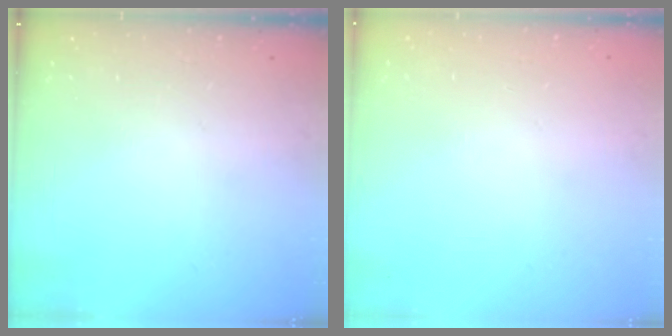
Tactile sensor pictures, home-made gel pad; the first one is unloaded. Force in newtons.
{"total": 0.0}